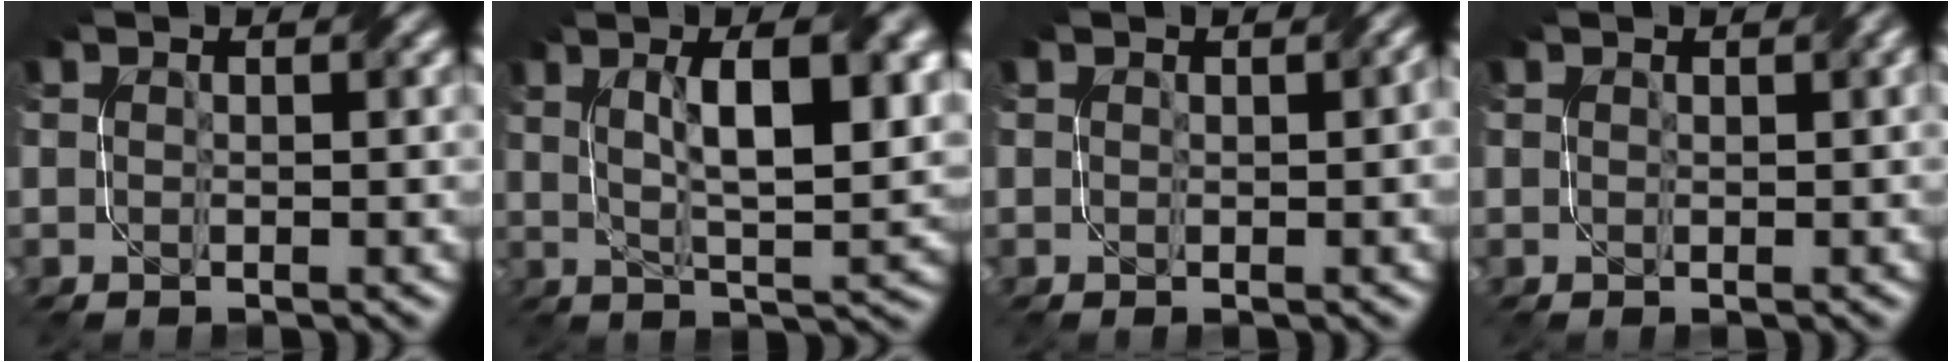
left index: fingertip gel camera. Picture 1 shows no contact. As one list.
[{"total": 10.2, "force": [2.9, 3.0, 9.3], "torque": [-0.132, 0.007, 0.046]}, {"total": 0.8, "force": [-0.5, 0.0, 0.6], "torque": [-0.001, 0.003, -0.008]}, {"total": 0.8, "force": [0.6, 0.1, 0.5], "torque": [-0.006, 0.002, 0.010]}]